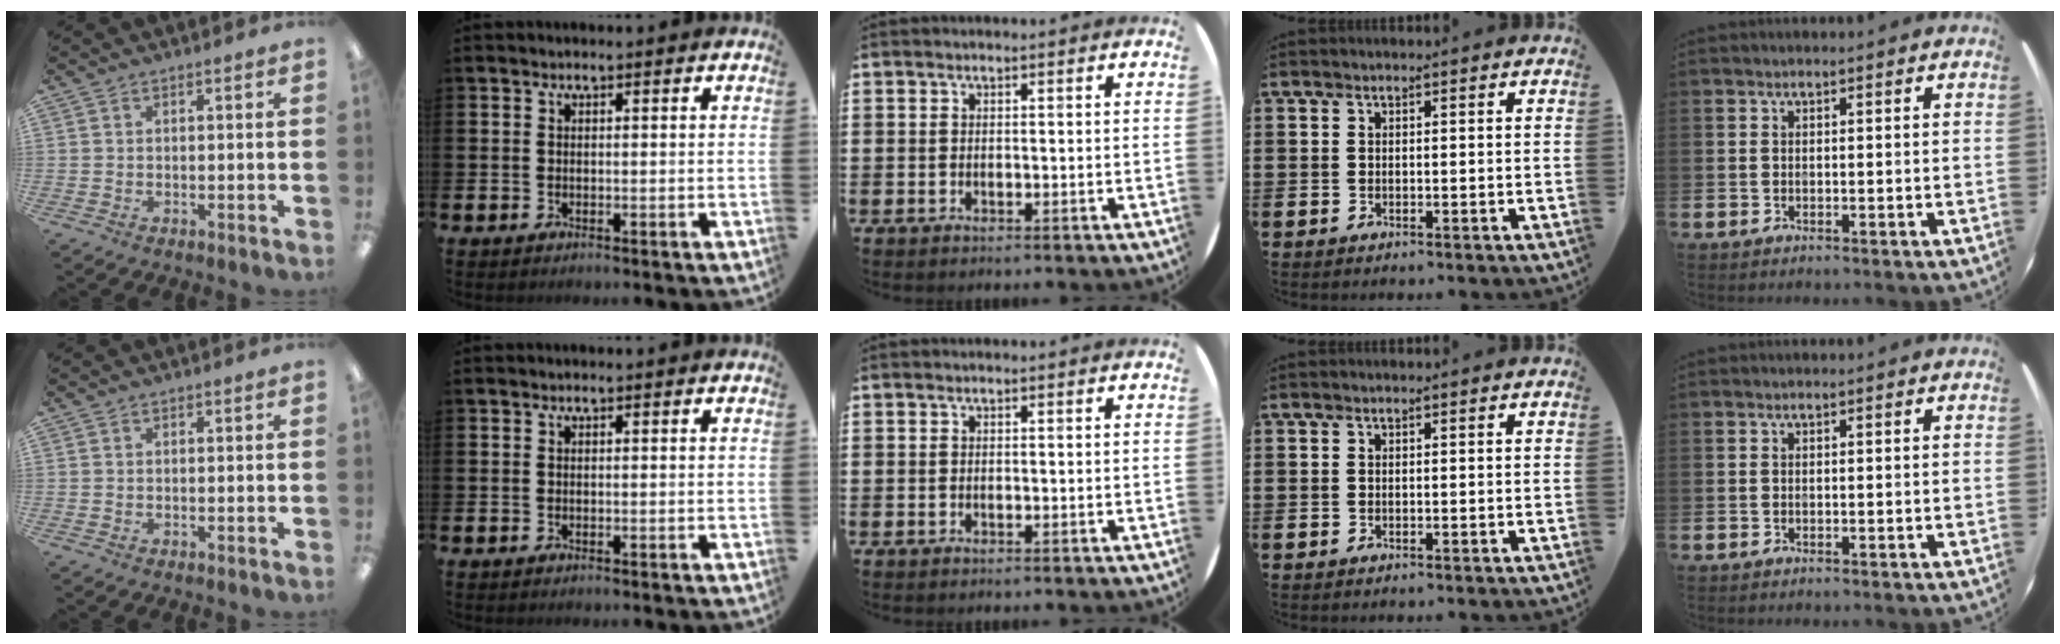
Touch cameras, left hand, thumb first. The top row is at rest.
{}